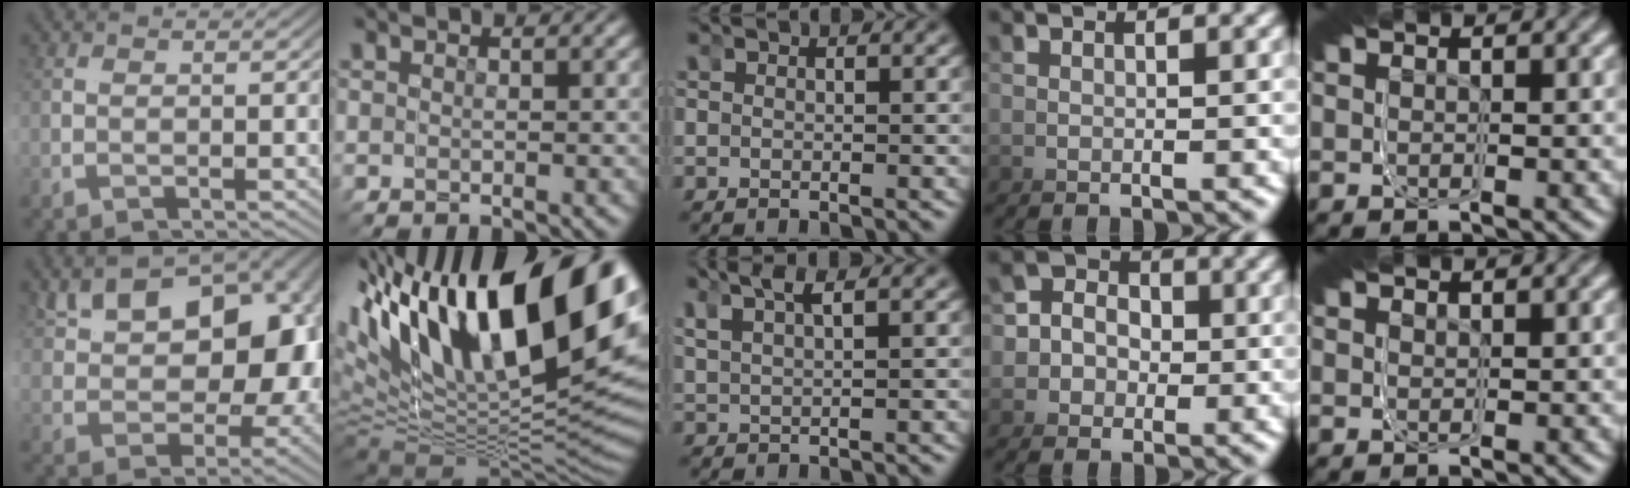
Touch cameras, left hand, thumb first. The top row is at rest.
{"thumb": {"total": 14.4, "force": [2.3, 8.2, 11.6], "torque": [-0.172, -0.003, 0.042]}, "index": {"total": 19.0, "force": [5.2, 10.6, 14.9], "torque": [-0.223, 0.023, 0.078]}, "middle": {"total": 3.6, "force": [2.9, 0.1, 2.2], "torque": [-0.034, 0.012, 0.056]}, "ring": {"total": 3.2, "force": [-0.3, 2.9, -1.3], "torque": [0.011, -0.010, -0.007]}, "little": {"total": 0.5, "force": [0.3, 0.4, 0.1], "torque": [-0.008, -0.003, 0.004]}}